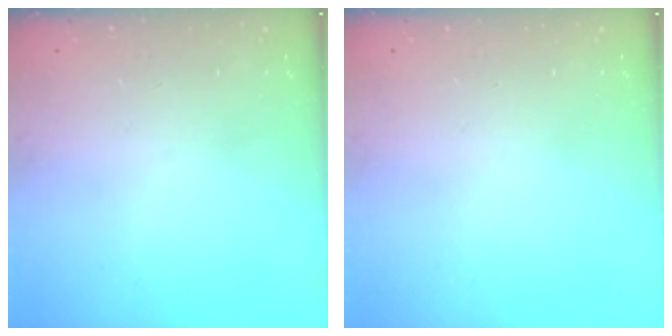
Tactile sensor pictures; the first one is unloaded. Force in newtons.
{"total": 0.0}